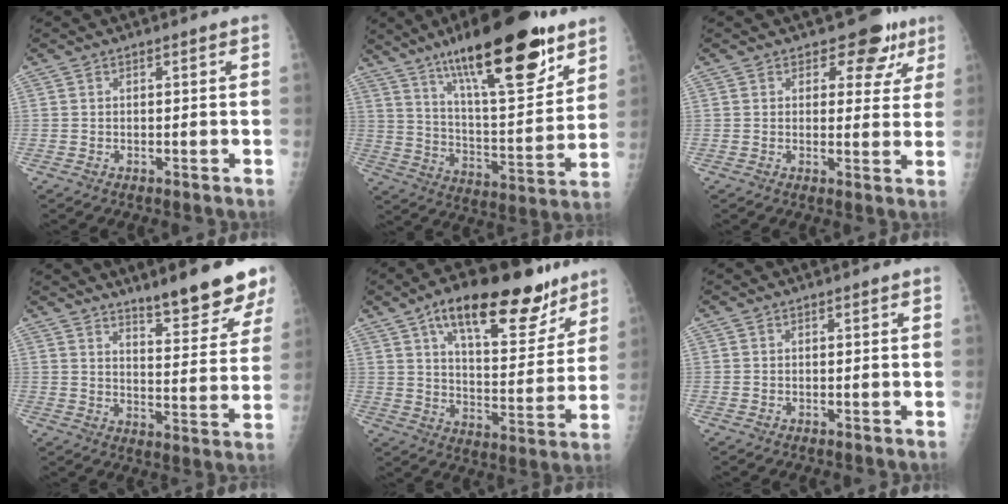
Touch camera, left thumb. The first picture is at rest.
{"total": 26.0, "force": [16.1, 7.4, 19.0], "torque": [-0.271, -0.062, 0.262]}
{"total": 7.2, "force": [4.6, 4.6, 3.1], "torque": [0.000, -0.021, 0.048]}
{"total": 13.3, "force": [10.3, 2.4, 8.1], "torque": [-0.076, -0.074, 0.149]}
{"total": 22.8, "force": [14.3, 9.2, 15.2], "torque": [-0.185, -0.041, 0.222]}
{"total": 0.0}